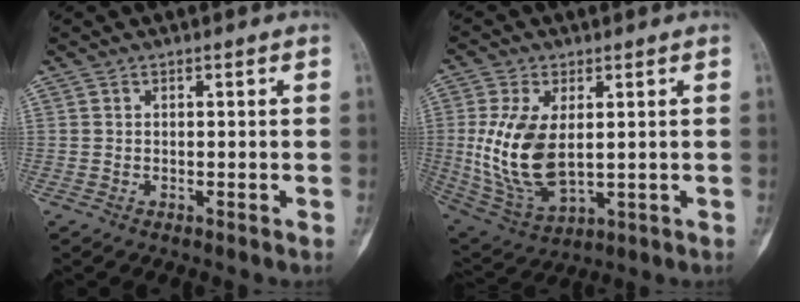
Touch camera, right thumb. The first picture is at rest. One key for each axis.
{"total": 13.9, "fx": 1.1, "fy": 7.7, "fz": 11.6, "tx": -0.228, "ty": -0.012, "tz": 0.038}